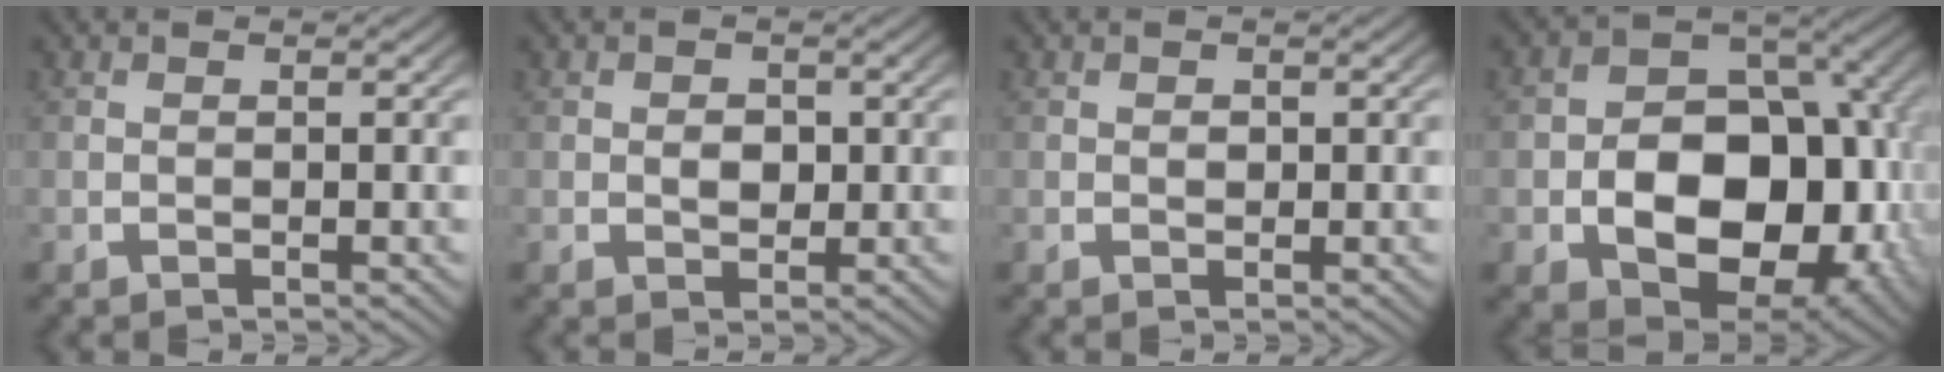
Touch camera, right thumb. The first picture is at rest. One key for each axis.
{"total": 2.0, "fx": 0.2, "fy": 1.6, "fz": 1.2, "tx": -0.022, "ty": -0.012, "tz": 0.010}
{"total": 0.8, "fx": 0.2, "fy": 0.6, "fz": 0.4, "tx": -0.009, "ty": -0.007, "tz": 0.006}
{"total": 16.2, "fx": -2.0, "fy": 11.3, "fz": 11.5, "tx": -0.211, "ty": -0.056, "tz": -0.012}